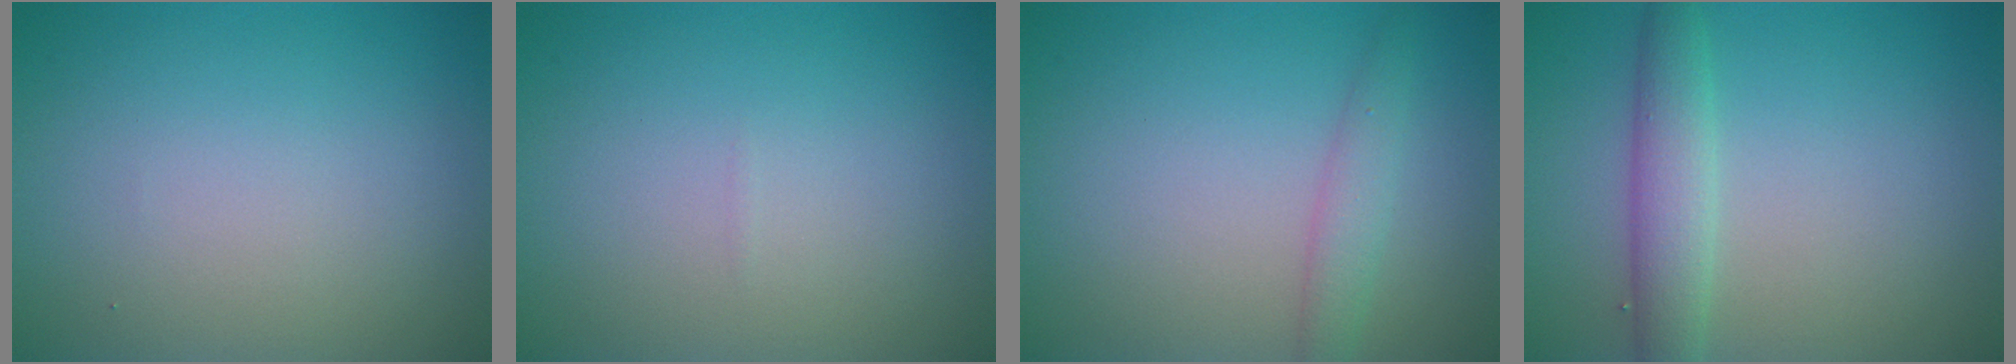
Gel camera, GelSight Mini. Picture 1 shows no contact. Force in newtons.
{"total": 0.0}
{"total": 1.9, "press": 1.9, "slide": 0.1}
{"total": 3.2, "press": 3.2, "slide": 0.2}